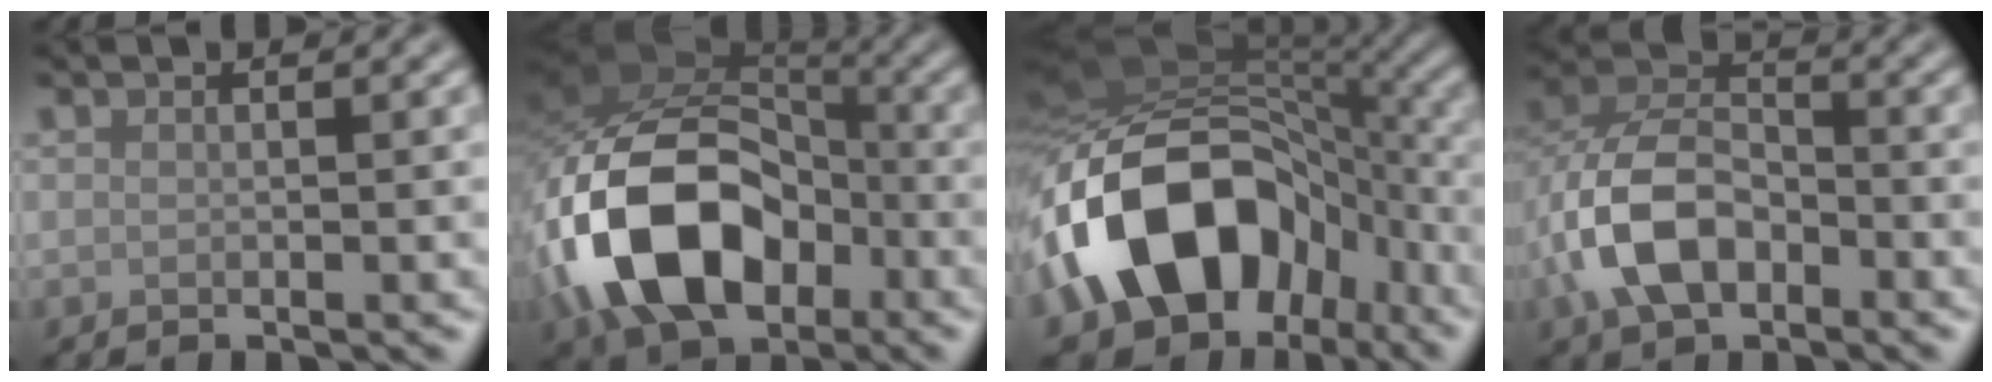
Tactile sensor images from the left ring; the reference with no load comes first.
{"total": 13.6, "force": [-4.6, 8.6, 9.5], "torque": [-0.189, 0.001, -0.094]}
{"total": 16.3, "force": [-5.4, 11.4, 10.4], "torque": [-0.185, -0.001, -0.097]}
{"total": 7.2, "force": [-2.5, 4.6, 5.0], "torque": [-0.104, 0.005, -0.053]}